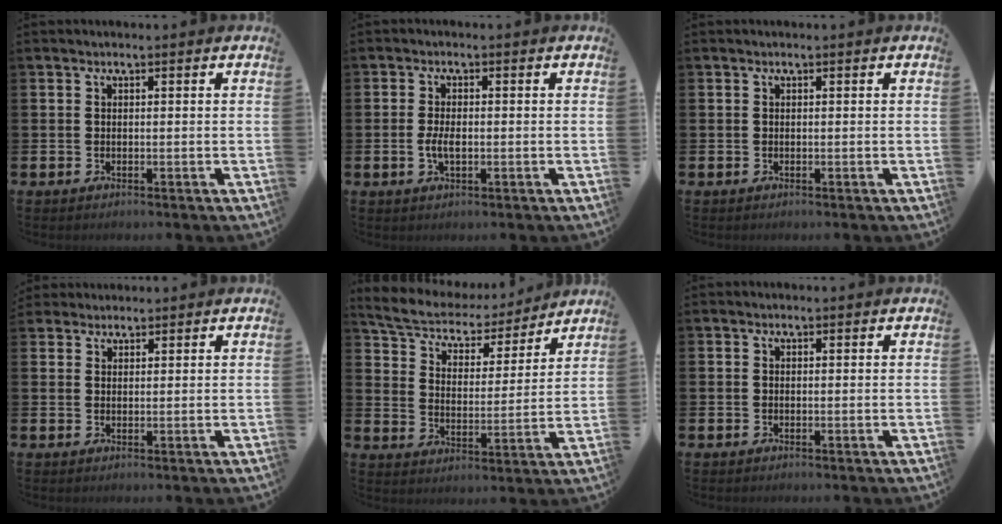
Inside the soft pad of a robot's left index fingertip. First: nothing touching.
{"total": 2.7, "force": [-0.4, 1.2, 2.3], "torque": [-0.034, -0.002, -0.010]}
{"total": 0.0}
{"total": 2.2, "force": [2.0, 0.8, -0.2], "torque": [0.007, -0.006, 0.037]}
{"total": 6.1, "force": [5.6, 2.0, 1.2], "torque": [-0.060, -0.039, 0.096]}
{"total": 0.0}